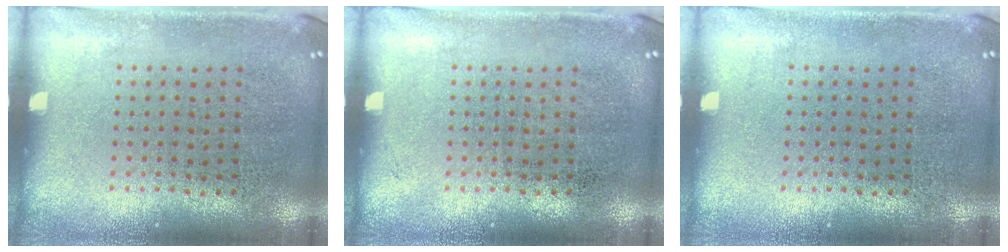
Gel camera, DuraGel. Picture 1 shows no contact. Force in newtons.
{"total": 0.0}
{"total": 0.0}